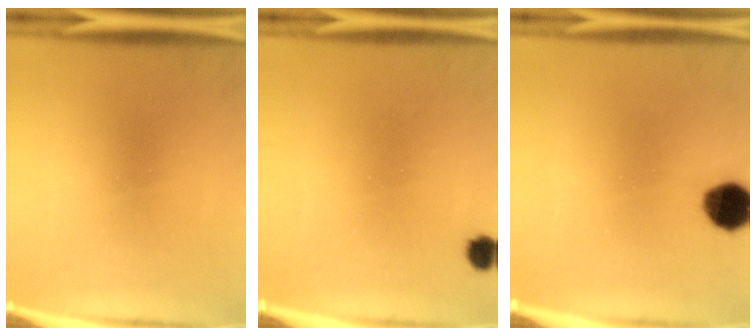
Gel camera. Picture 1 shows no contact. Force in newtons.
{"total": 2.3}
{"total": 8.6}